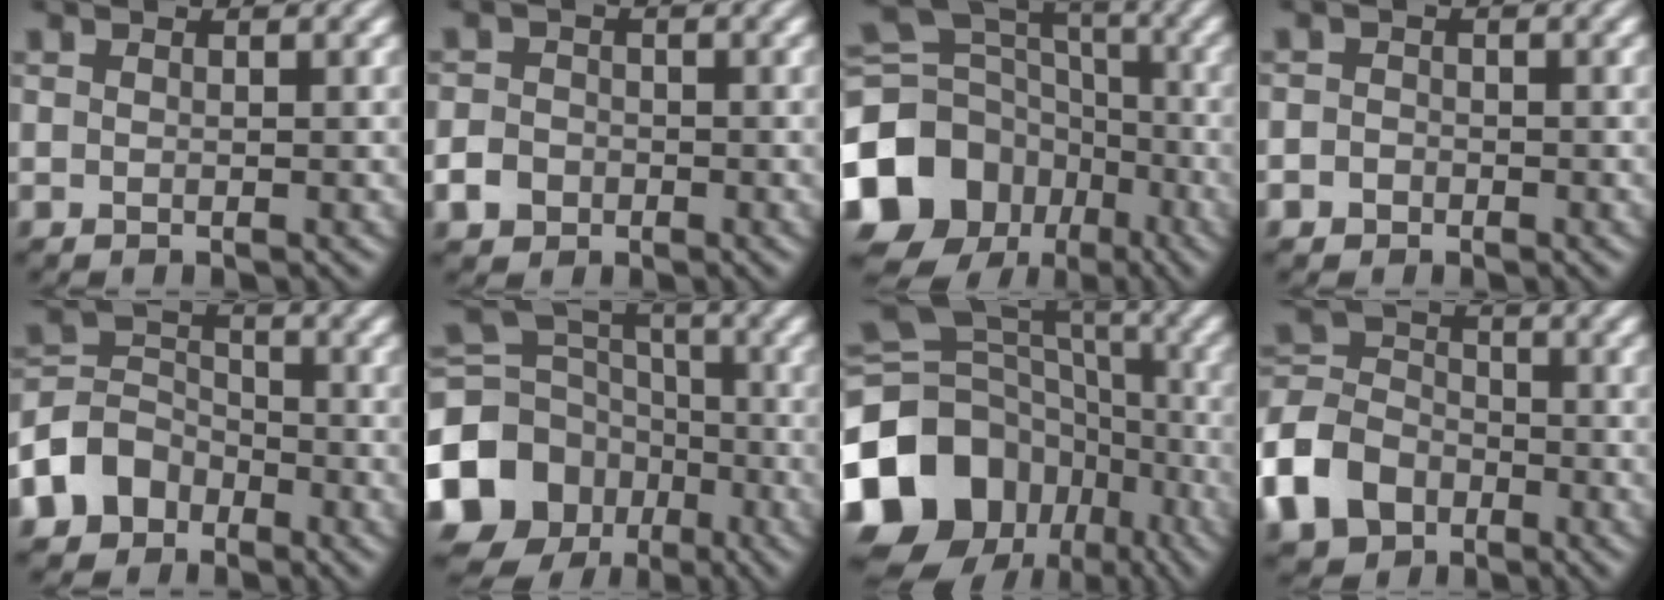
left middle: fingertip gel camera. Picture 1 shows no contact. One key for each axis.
{"total": 3.0, "fx": -1.7, "fy": 2.4, "fz": 0.9, "tx": -0.008, "ty": 0.002, "tz": -0.039}
{"total": 17.4, "fx": -7.9, "fy": 14.0, "fz": 6.9, "tx": -0.178, "ty": -0.019, "tz": -0.134}
{"total": 1.7, "fx": -0.8, "fy": 1.4, "fz": 0.2, "tx": 0.023, "ty": 0.010, "tz": -0.023}
{"total": 6.1, "fx": -3.6, "fy": 4.7, "fz": 1.4, "tx": -0.026, "ty": 0.014, "tz": -0.087}
{"total": 15.6, "fx": -7.1, "fy": 12.6, "fz": 5.8, "tx": -0.165, "ty": -0.024, "tz": -0.127}
{"total": 18.3, "fx": -7.4, "fy": 14.4, "fz": 8.6, "tx": -0.209, "ty": 0.005, "tz": -0.114}
{"total": 8.0, "fx": -4.1, "fy": 5.9, "fz": 3.4, "tx": -0.084, "ty": 0.005, "tz": -0.101}